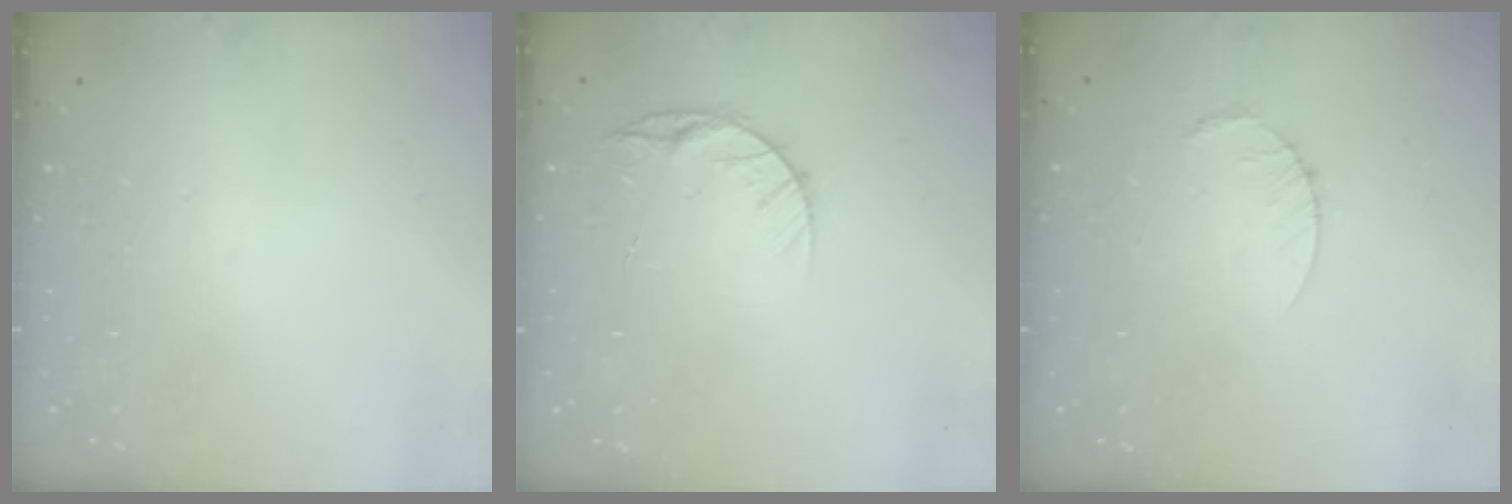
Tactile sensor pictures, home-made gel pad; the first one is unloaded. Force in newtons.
{"total": 6.1, "press": 6.0, "slide": 0.6}
{"total": 2.5, "press": 2.5, "slide": 0.3}